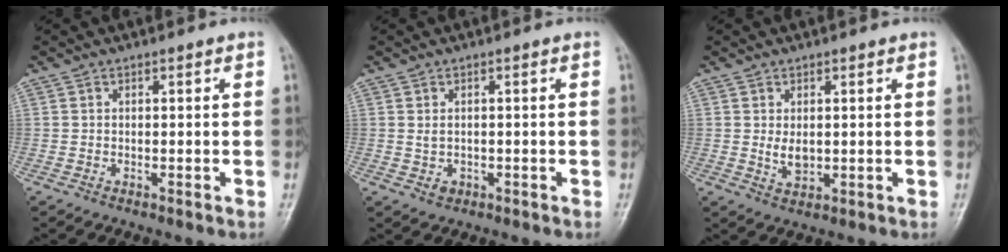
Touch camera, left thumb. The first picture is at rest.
{"total": 1.8, "force": [0.0, 1.4, 1.1], "torque": [-0.016, -0.002, 0.006]}
{"total": 3.1, "force": [0.5, 2.0, 2.3], "torque": [-0.033, -0.010, 0.015]}